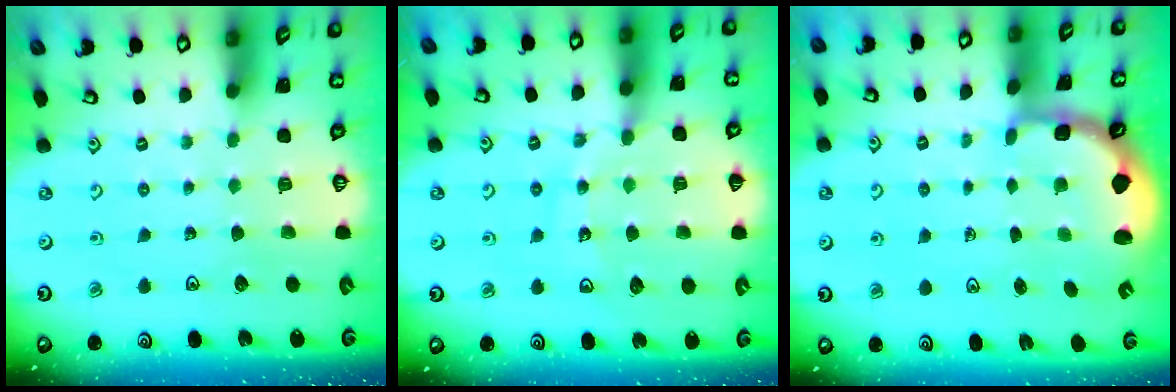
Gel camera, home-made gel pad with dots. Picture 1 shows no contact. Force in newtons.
{"total": 15.3, "press": 14.7, "slide": 4.1}
{"total": 2.4, "press": 1.6, "slide": 1.8}